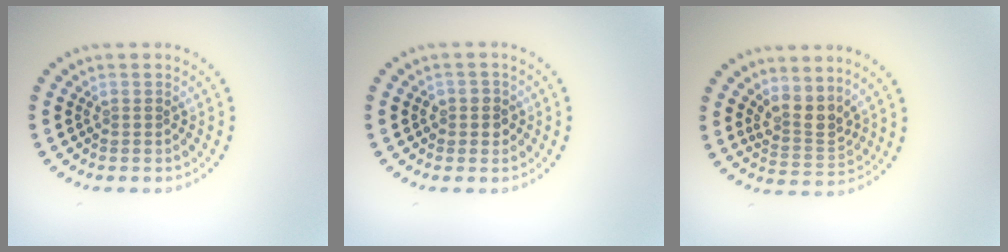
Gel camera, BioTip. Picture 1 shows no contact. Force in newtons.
{"total": 1.6, "press": 1.4, "slide": 0.7}
{"total": 2.9, "press": 2.3, "slide": 1.7}